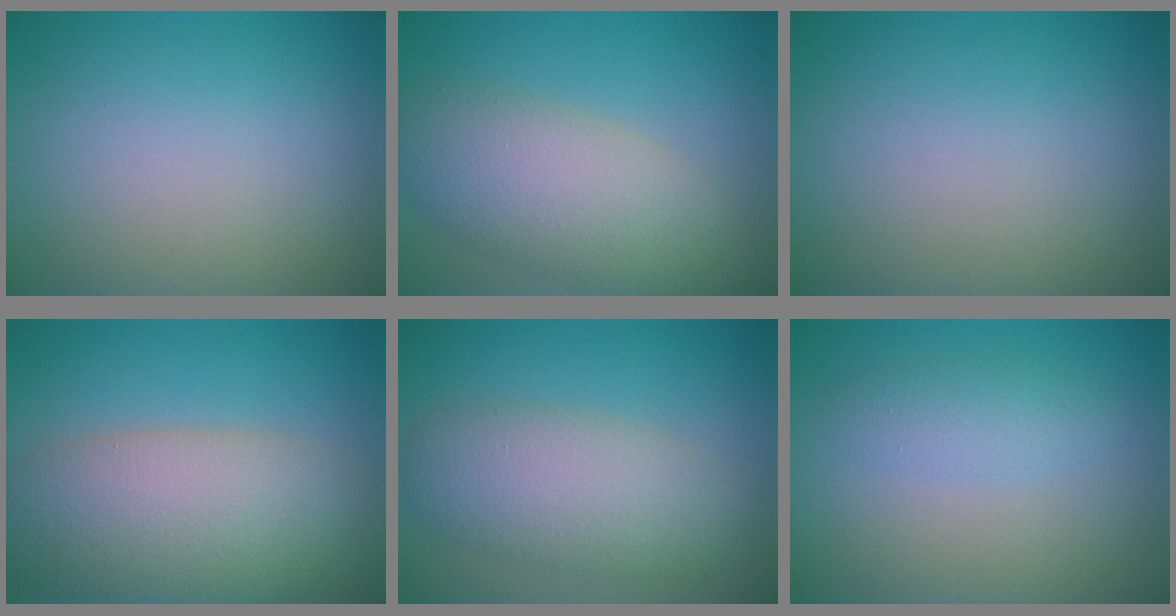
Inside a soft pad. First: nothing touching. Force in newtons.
{"total": 6.9, "press": 6.9, "slide": 0.5}
{"total": 0.0}
{"total": 9.0, "press": 9.0, "slide": 0.6}
{"total": 5.8, "press": 5.8, "slide": 0.2}
{"total": 1.8, "press": 1.8, "slide": 0.0}